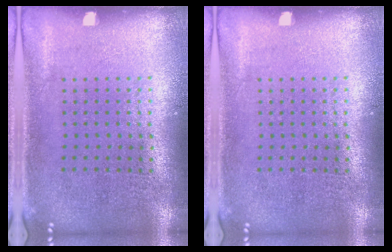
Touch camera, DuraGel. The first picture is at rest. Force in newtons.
{"total": 0.0}